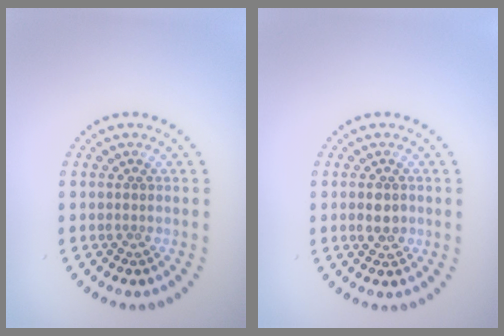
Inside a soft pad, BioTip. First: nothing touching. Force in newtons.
{"total": 1.6, "press": 1.6, "slide": 0.0}